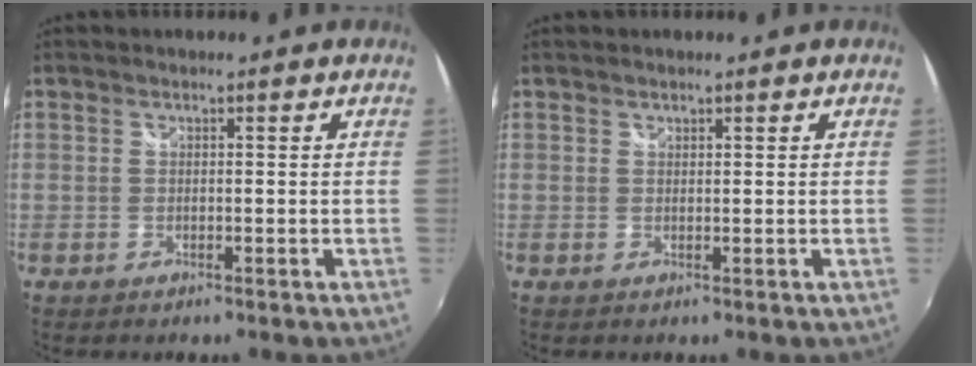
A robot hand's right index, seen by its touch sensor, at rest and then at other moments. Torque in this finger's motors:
{"motor_torque": [0.07, 0.01, -0.09, -0.01]}